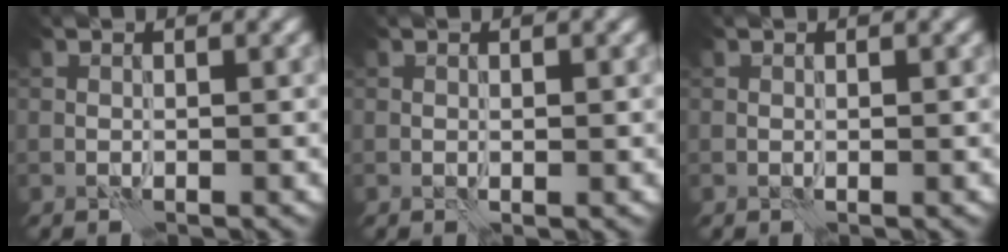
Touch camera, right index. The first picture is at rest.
{"total": 0.6, "force": [0.0, 0.2, 0.6], "torque": [-0.010, 0.000, 0.001]}
{"total": 0.0}